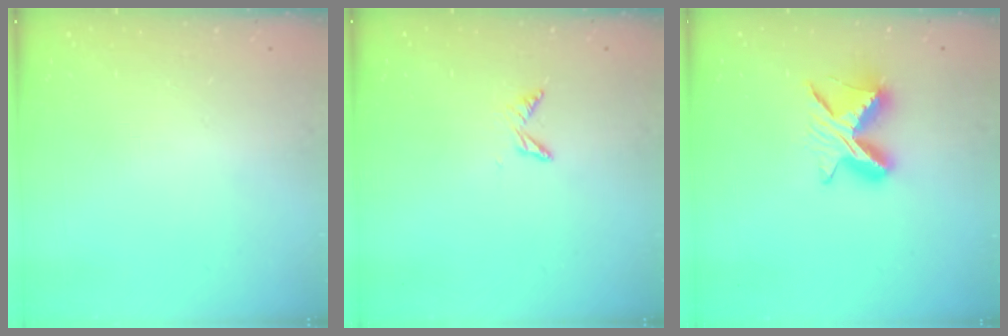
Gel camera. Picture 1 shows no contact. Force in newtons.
{"total": 5.3, "press": 5.2, "slide": 0.6}
{"total": 9.3, "press": 9.3, "slide": 0.3}